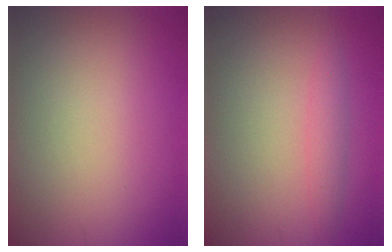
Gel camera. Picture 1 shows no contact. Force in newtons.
{"total": 1.6, "press": 1.6, "slide": 0.1}